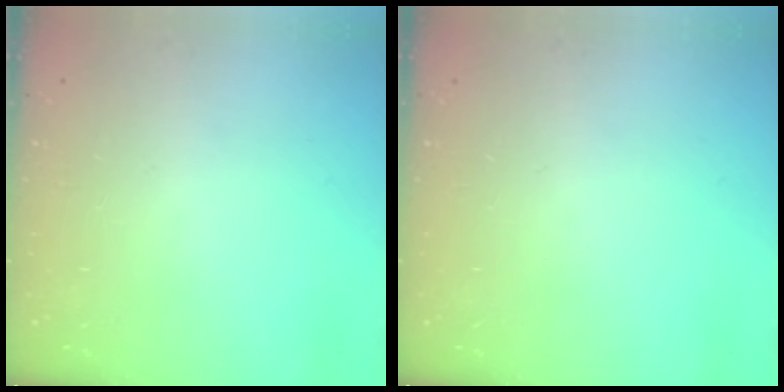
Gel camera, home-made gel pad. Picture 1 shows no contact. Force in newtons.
{"total": 0.0}